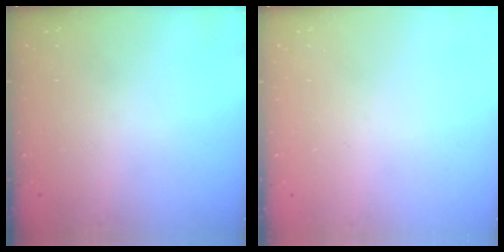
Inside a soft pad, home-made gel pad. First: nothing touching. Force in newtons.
{"total": 0.0}